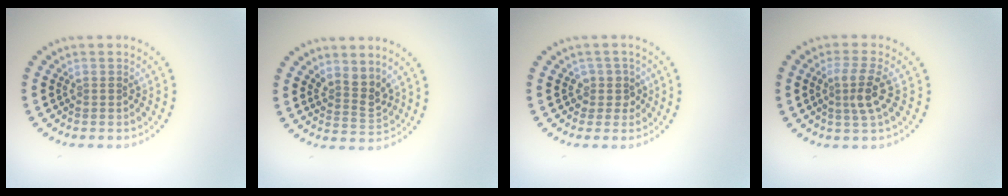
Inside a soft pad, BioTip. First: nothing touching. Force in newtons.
{"total": 2.5, "press": 1.8, "slide": 1.7}
{"total": 1.7, "press": 1.4, "slide": 1.0}
{"total": 2.8, "press": 2.4, "slide": 1.4}